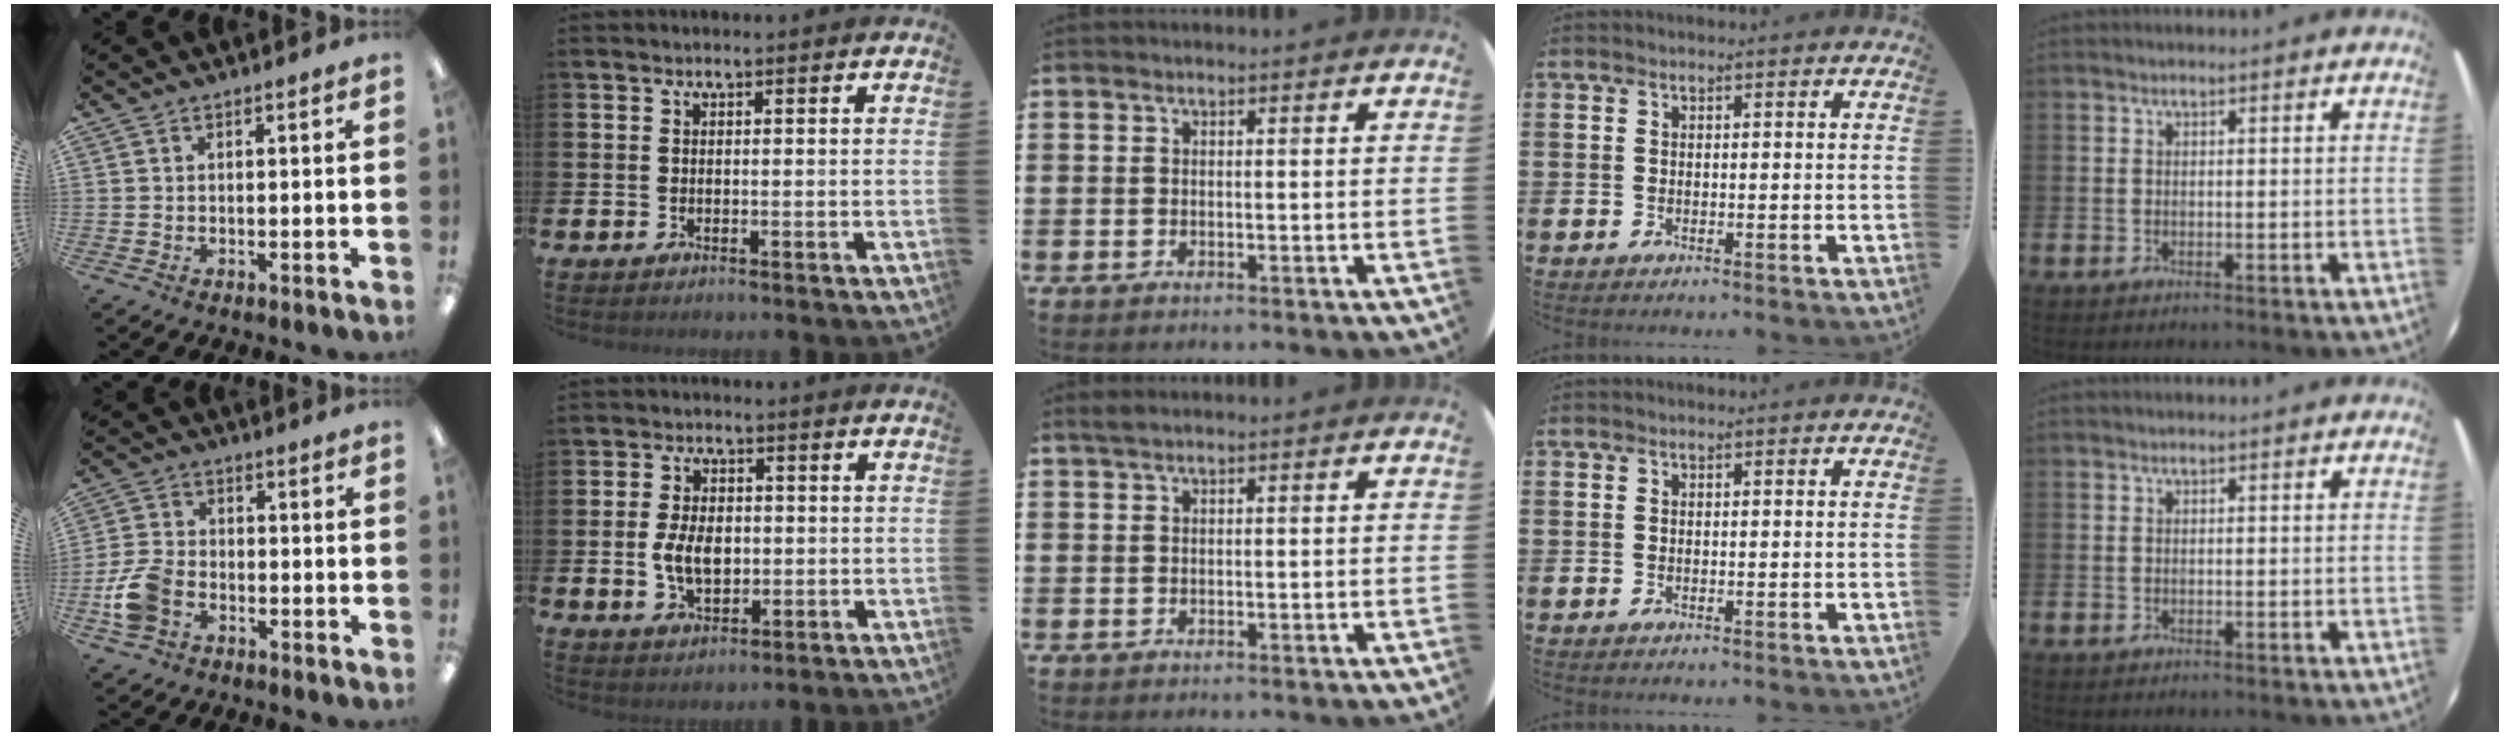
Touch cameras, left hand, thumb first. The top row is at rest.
{"thumb": {"total": 9.0, "force": [-3.7, 6.0, 5.4], "torque": [-0.121, 0.016, -0.070]}, "index": {"total": 5.6, "force": [-0.3, 3.5, 4.3], "torque": [-0.077, 0.004, -0.010]}, "middle": {"total": 0.6, "force": [0.4, 0.0, 0.4], "torque": [-0.008, 0.001, 0.008]}}